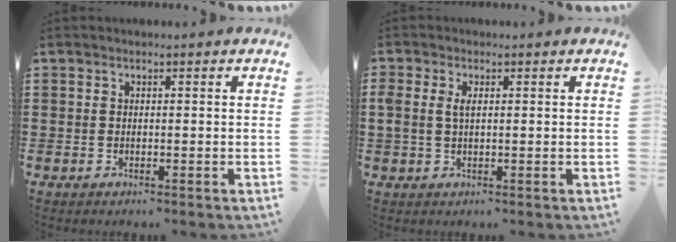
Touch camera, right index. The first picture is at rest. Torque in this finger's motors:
{"motor_torque": [0.21, 0.03, 0.08, 0.09]}